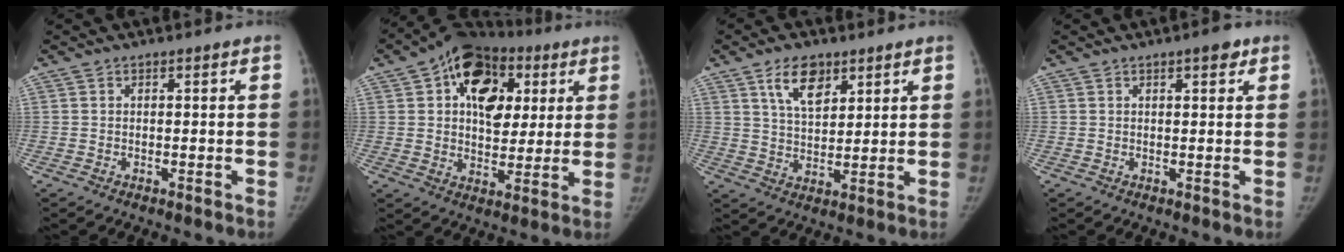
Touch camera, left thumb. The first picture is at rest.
{"total": 17.5, "force": [5.8, 11.8, 11.5], "torque": [-0.128, 0.004, 0.086]}
{"total": 8.0, "force": [4.5, 4.3, 5.0], "torque": [-0.065, -0.027, 0.083]}
{"total": 2.5, "force": [1.4, 0.8, 1.9], "torque": [-0.016, -0.003, 0.016]}